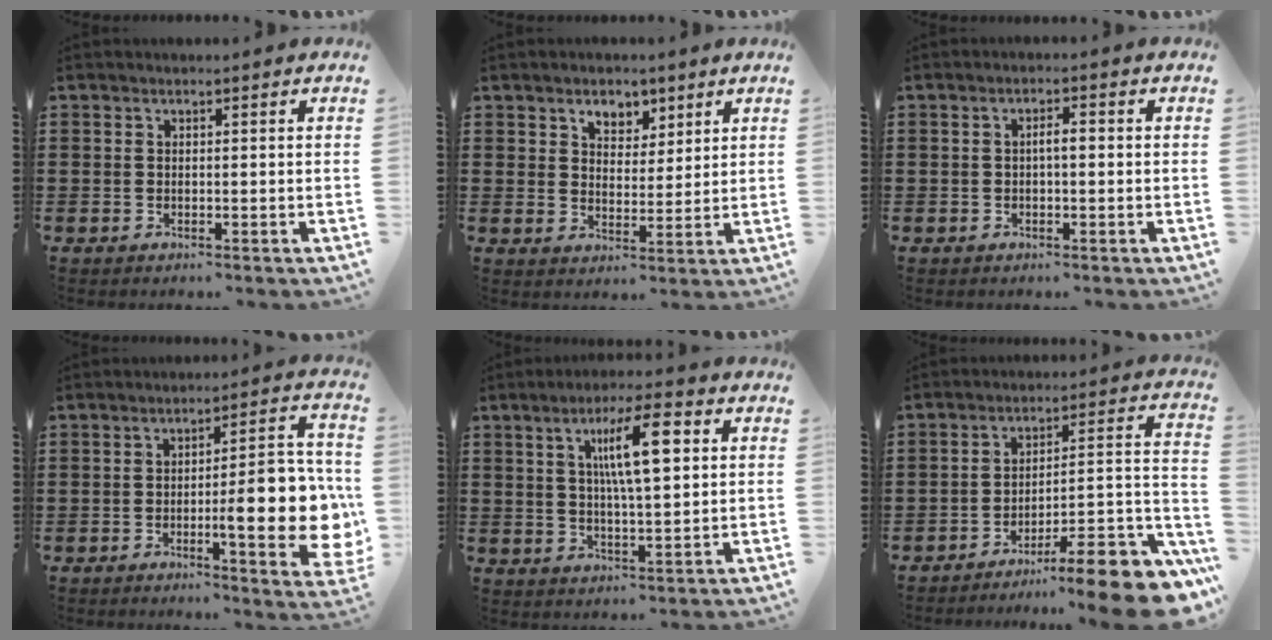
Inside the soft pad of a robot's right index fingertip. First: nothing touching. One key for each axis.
{"total": 4.3, "fx": 2.9, "fy": 2.8, "fz": 1.5, "tx": -0.028, "ty": 0.006, "tz": 0.050}
{"total": 2.0, "fx": -0.1, "fy": 0.5, "fz": 1.9, "tx": -0.036, "ty": 0.003, "tz": -0.004}
{"total": 13.4, "fx": -2.0, "fy": 3.6, "fz": 12.8, "tx": -0.170, "ty": -0.009, "tz": -0.035}
{"total": 9.6, "fx": 2.9, "fy": 2.1, "fz": 8.9, "tx": -0.162, "ty": 0.004, "tz": 0.042}
{"total": 10.5, "fx": -8.0, "fy": 1.1, "fz": 6.7, "tx": -0.074, "ty": 0.006, "tz": -0.150}